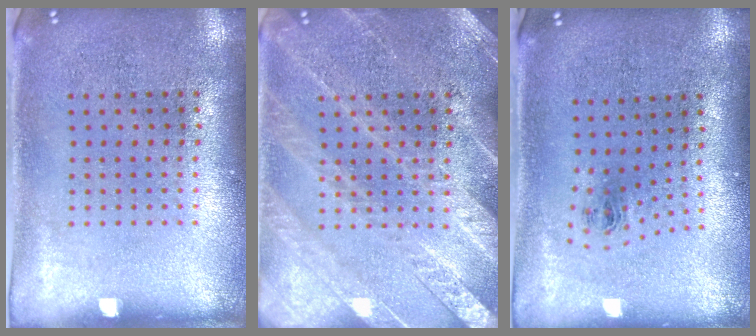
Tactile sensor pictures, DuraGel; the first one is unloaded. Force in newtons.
{"total": 4.0, "press": 4.0, "slide": 0.5}
{"total": 0.9, "press": 0.4, "slide": 0.9}